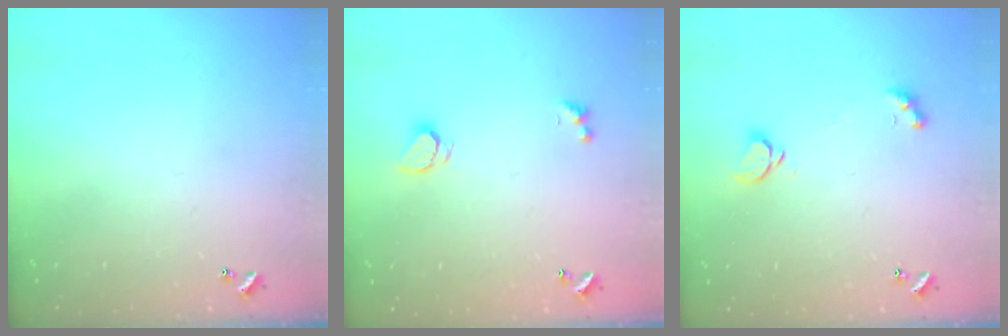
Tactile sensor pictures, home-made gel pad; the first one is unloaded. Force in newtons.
{"total": 1.7, "press": 1.7, "slide": 0.2}
{"total": 1.8, "press": 1.7, "slide": 0.5}